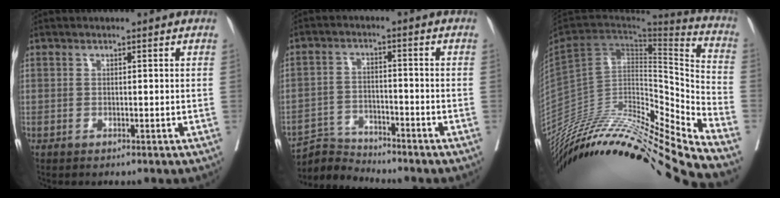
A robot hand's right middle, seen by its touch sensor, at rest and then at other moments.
{"total": 5.2, "force": [-5.0, 0.0, -1.2], "torque": [0.019, 0.000, -0.092]}
{"total": 31.6, "force": [-27.3, 0.8, 16.0], "torque": [-0.231, -0.036, -0.440]}